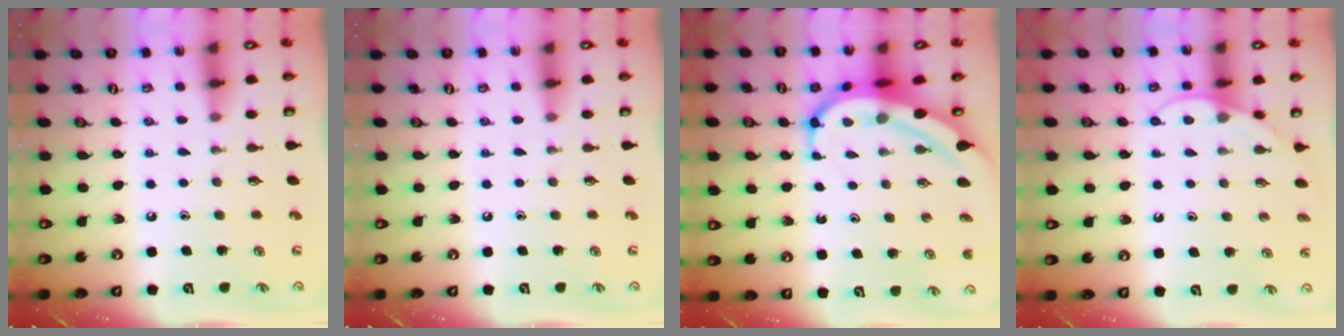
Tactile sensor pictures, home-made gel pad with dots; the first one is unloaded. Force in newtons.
{"total": 0.0}
{"total": 8.4, "press": 8.3, "slide": 0.7}
{"total": 6.5, "press": 6.5, "slide": 0.5}